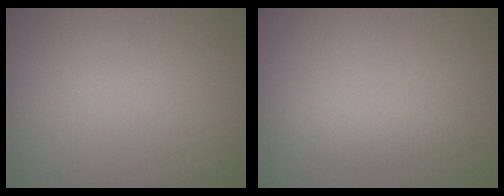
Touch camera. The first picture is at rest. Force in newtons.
{"total": 1.8, "press": 1.8, "slide": 0.0}